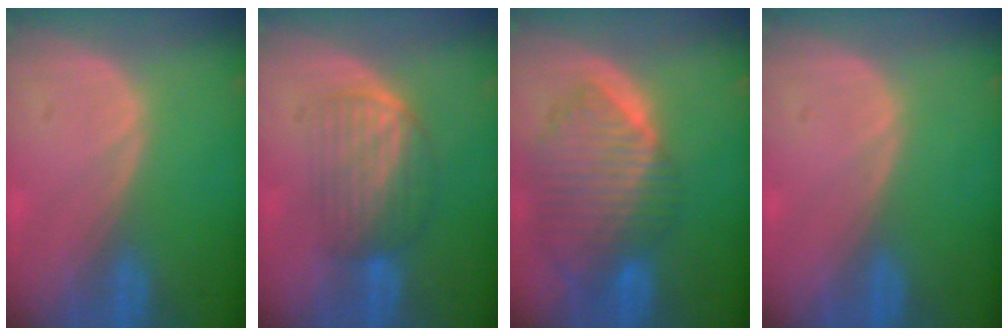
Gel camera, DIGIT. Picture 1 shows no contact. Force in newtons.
{"total": 6.0, "press": 5.8, "slide": 1.5}
{"total": 10.1, "press": 8.8, "slide": 5.1}
{"total": 0.0}